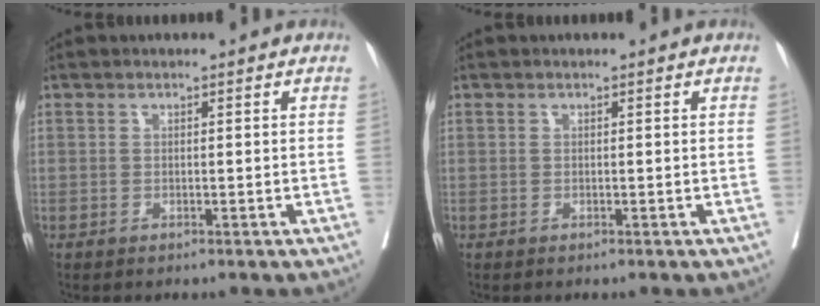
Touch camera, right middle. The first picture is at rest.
{"total": 0.0}